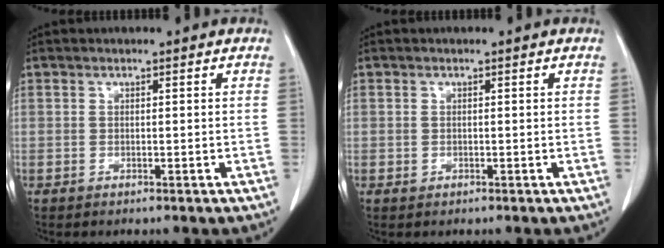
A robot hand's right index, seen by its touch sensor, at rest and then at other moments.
{"total": 0.6, "force": [0.0, 0.6, 0.1], "torque": [-0.004, 0.001, 0.000]}